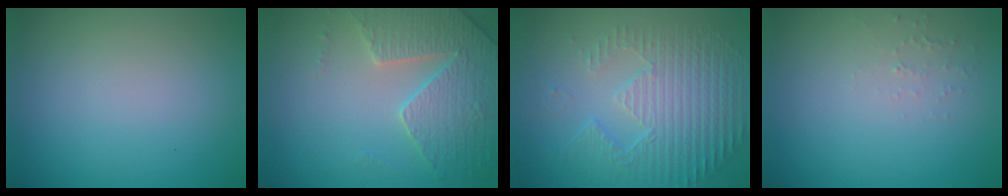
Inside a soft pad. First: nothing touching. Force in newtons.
{"total": 4.3, "press": 4.1, "slide": 1.1}
{"total": 5.4, "press": 3.6, "slide": 4.1}
{"total": 0.8, "press": 0.8, "slide": 0.3}